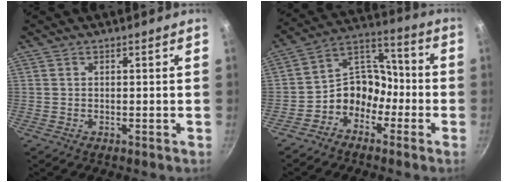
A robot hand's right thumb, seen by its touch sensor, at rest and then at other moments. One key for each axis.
{"total": 10.1, "fx": -4.6, "fy": 7.8, "fz": 4.6, "tx": -0.030, "ty": 0.067, "tz": -0.102}